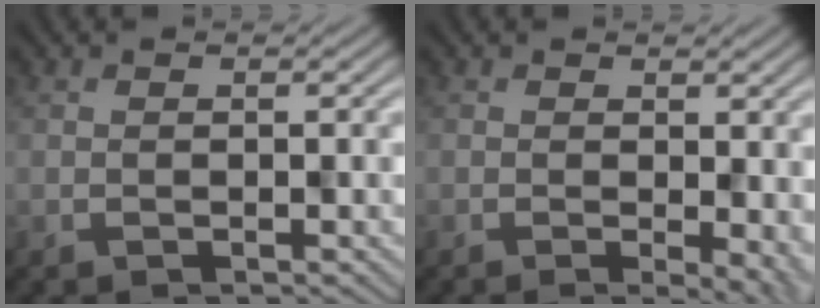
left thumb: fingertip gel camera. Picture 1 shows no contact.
{"total": 4.0, "force": [-1.1, 1.2, 3.7], "torque": [-0.048, -0.009, 0.003]}